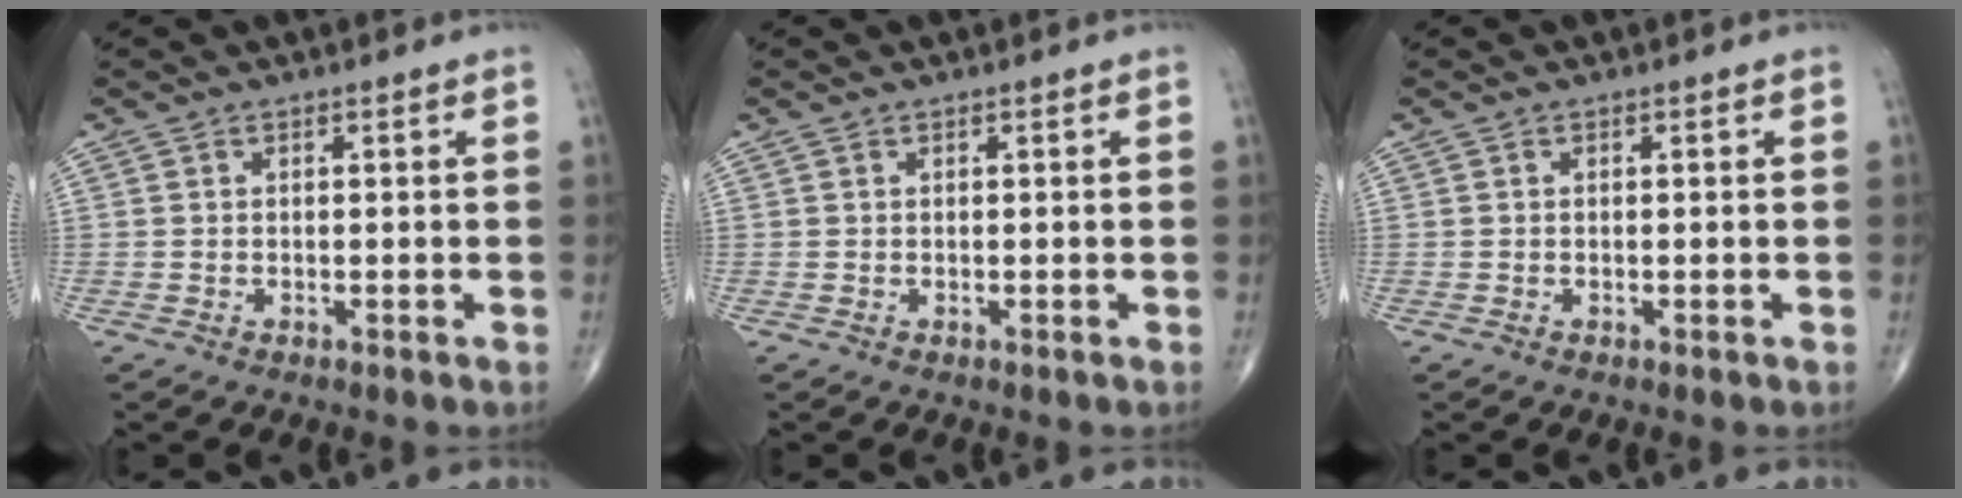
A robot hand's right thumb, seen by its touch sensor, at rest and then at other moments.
{"total": 0.0}
{"total": 0.0}